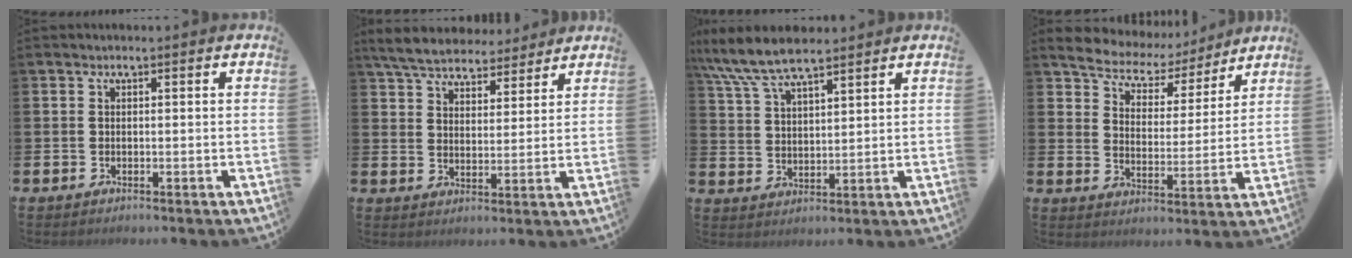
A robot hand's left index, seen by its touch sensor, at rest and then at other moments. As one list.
[{"total": 6.2, "force": [5.9, 1.7, 1.1], "torque": [-0.047, -0.026, 0.107]}, {"total": 8.1, "force": [7.2, 1.7, 3.2], "torque": [-0.092, -0.018, 0.133]}, {"total": 6.3, "force": [5.9, 2.1, 0.5], "torque": [-0.038, -0.049, 0.101]}]